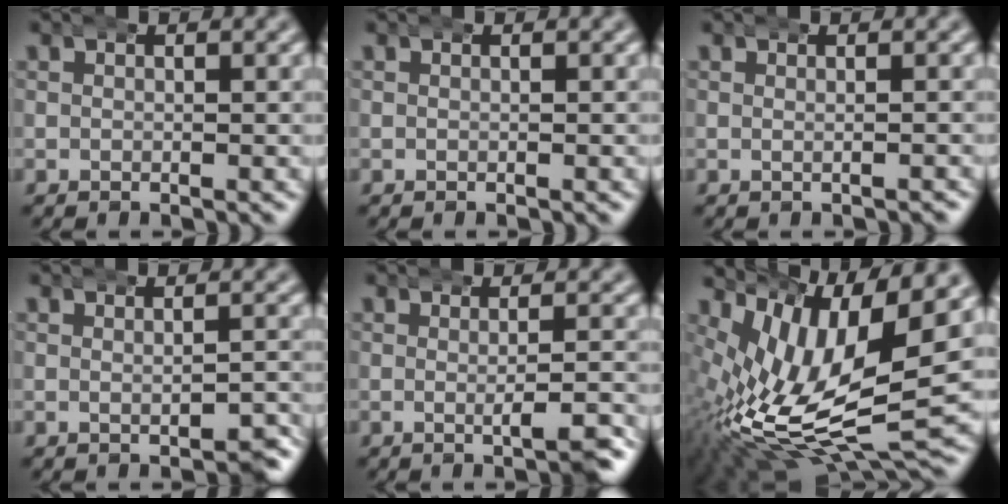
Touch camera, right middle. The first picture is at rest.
{"total": 0.0}
{"total": 0.7, "force": [-0.5, -0.2, 0.4], "torque": [-0.002, 0.008, -0.008]}
{"total": 1.6, "force": [-1.3, 0.1, 1.0], "torque": [-0.008, 0.007, -0.025]}
{"total": 2.3, "force": [-0.8, -0.2, 2.2], "torque": [-0.027, 0.010, -0.021]}
{"total": 13.6, "force": [-0.7, 7.8, 11.1], "torque": [-0.203, -0.040, 0.011]}